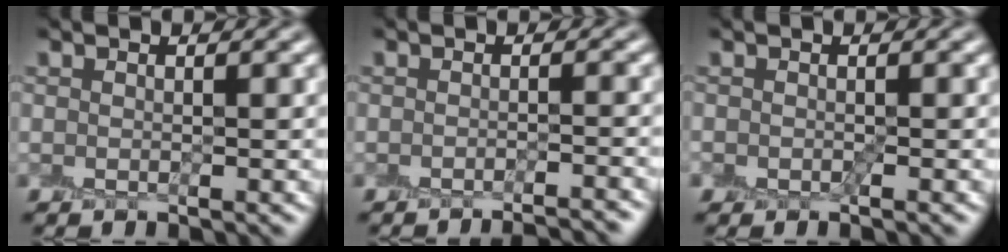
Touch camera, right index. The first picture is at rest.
{"total": 2.5, "force": [-2.5, -0.1, 0.6], "torque": [-0.009, 0.001, -0.028]}
{"total": 0.5, "force": [-0.5, 0.1, 0.2], "torque": [-0.006, -0.004, -0.007]}